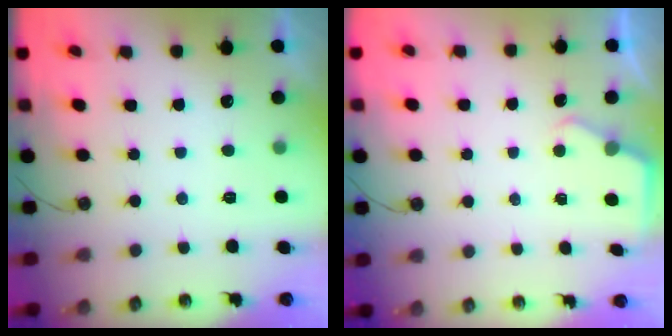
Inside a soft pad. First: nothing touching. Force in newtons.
{"total": 2.8, "press": 2.8, "slide": 0.5}